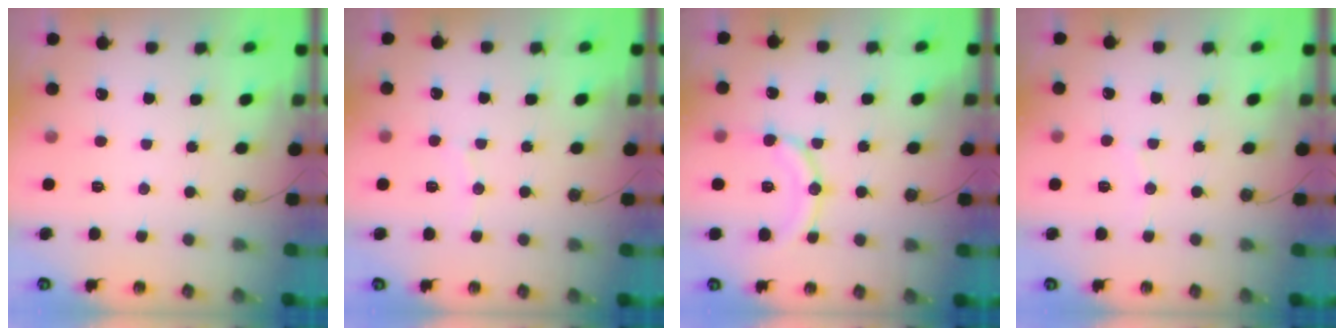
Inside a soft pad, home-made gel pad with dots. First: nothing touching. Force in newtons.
{"total": 5.2, "press": 5.2, "slide": 0.6}
{"total": 13.2, "press": 13.0, "slide": 1.7}
{"total": 4.0, "press": 4.0, "slide": 0.4}